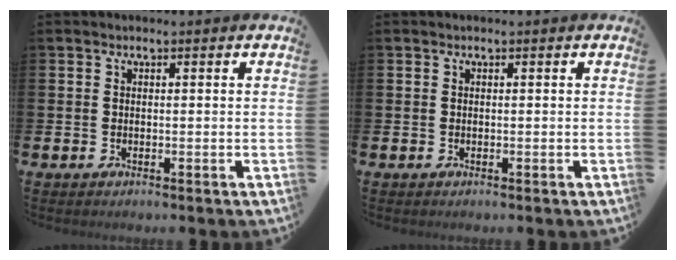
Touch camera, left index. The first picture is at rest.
{"total": 0.0}